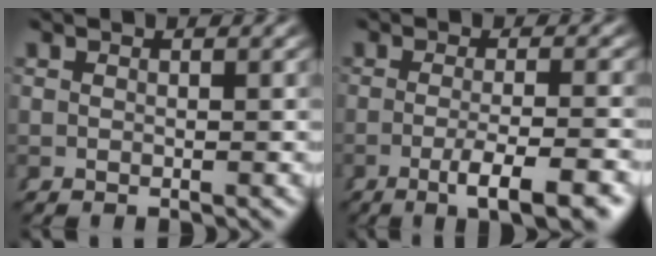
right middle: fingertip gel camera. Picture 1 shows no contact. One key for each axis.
{"total": 5.6, "fx": -3.2, "fy": 0.5, "fz": 4.6, "tx": -0.071, "ty": -0.017, "tz": -0.043}